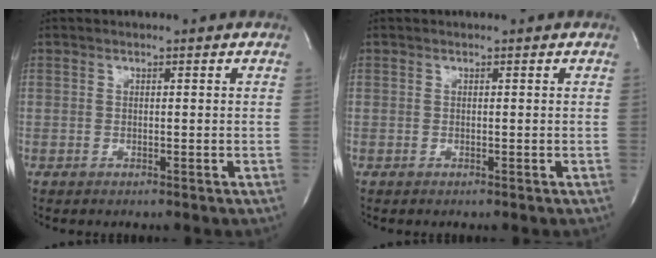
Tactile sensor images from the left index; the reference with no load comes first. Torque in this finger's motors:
{"motor_torque": [0.00, 0.00, 0.00, 0.00]}